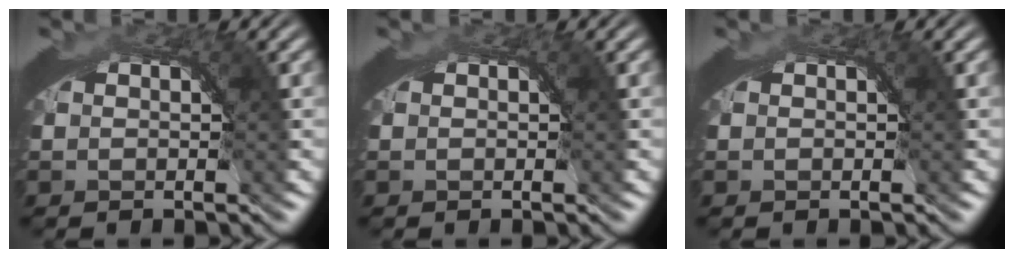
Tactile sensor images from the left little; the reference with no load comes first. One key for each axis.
{"total": 0.0}
{"total": 0.0}